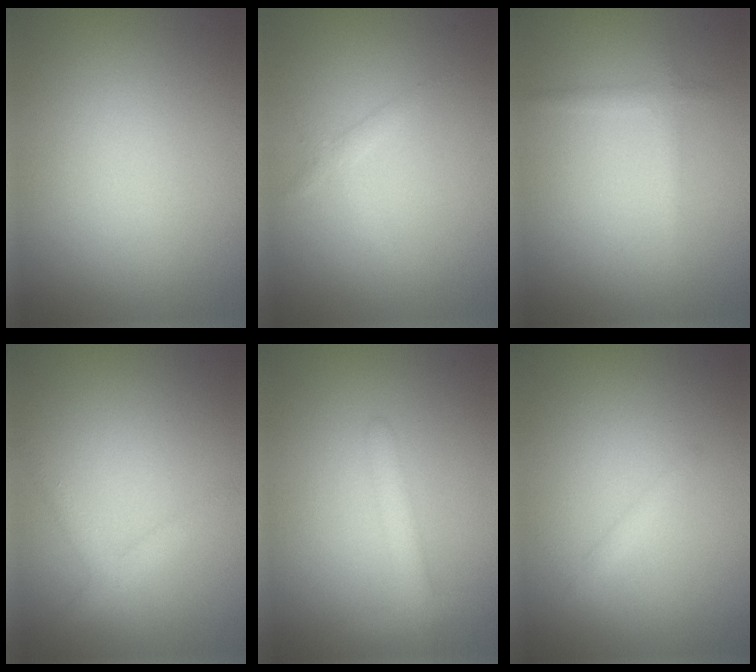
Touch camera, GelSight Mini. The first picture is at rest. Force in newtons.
{"total": 1.2, "press": 1.2, "slide": 0.1}
{"total": 1.4, "press": 1.4, "slide": 0.1}
{"total": 2.0, "press": 2.0, "slide": 0.2}
{"total": 2.5, "press": 2.5, "slide": 0.2}
{"total": 0.9, "press": 0.9, "slide": 0.0}